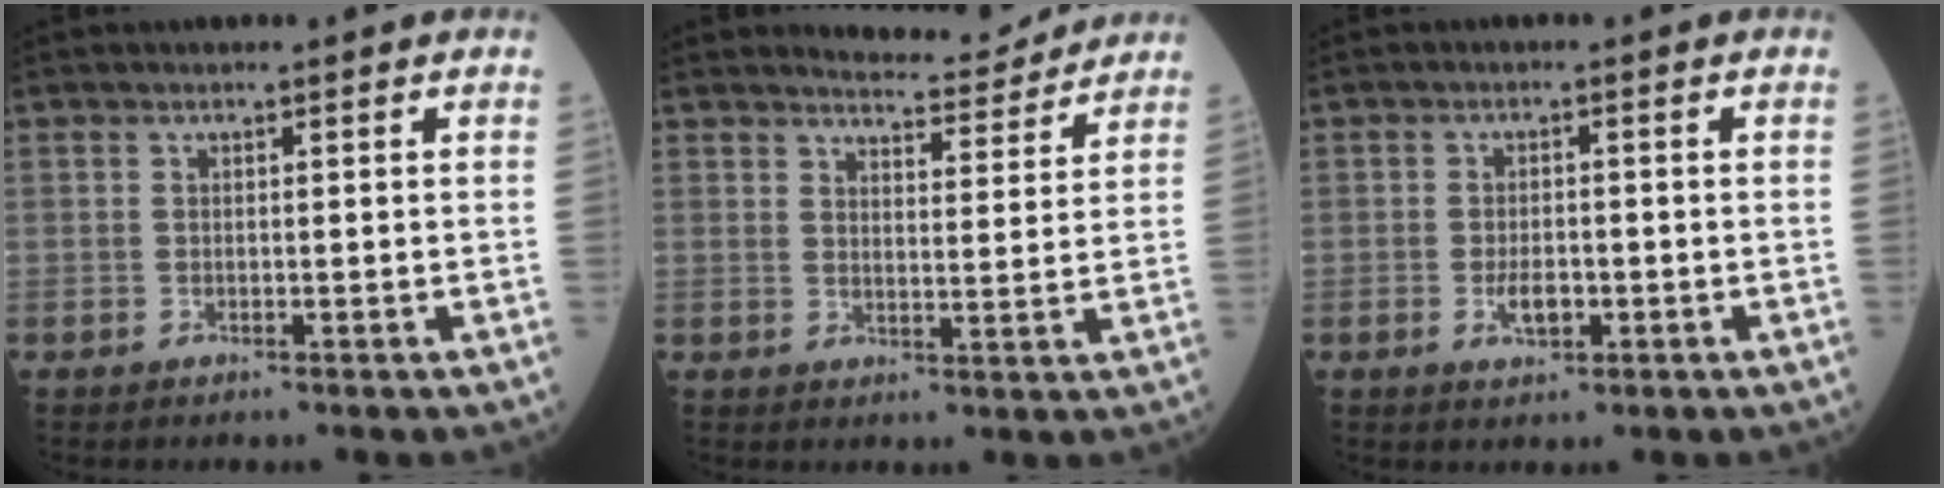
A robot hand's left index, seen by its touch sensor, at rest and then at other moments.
{"total": 7.0, "force": [6.9, 0.8, 0.8], "torque": [-0.019, -0.007, 0.092]}
{"total": 3.0, "force": [-1.0, 1.5, 2.5], "torque": [-0.049, 0.001, -0.014]}